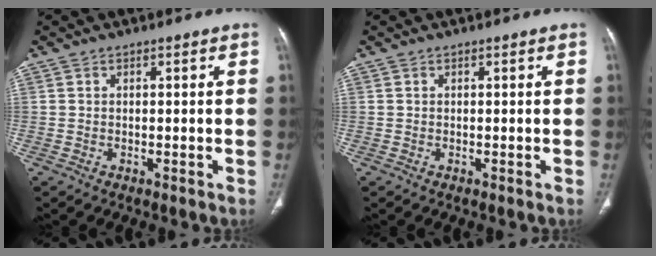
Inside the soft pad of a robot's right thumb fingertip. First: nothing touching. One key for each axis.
{"total": 0.0}